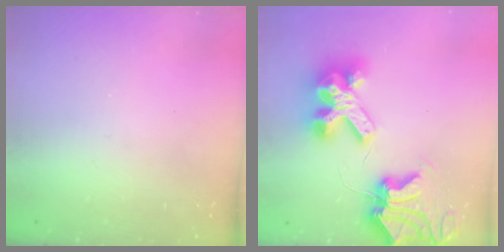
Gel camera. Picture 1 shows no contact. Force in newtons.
{"total": 15.4, "press": 15.3, "slide": 2.1}